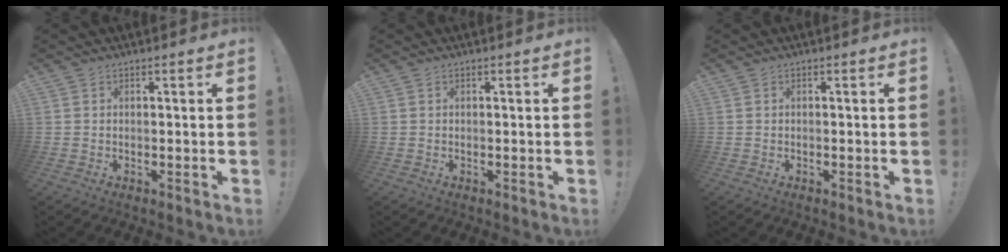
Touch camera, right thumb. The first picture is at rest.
{"total": 0.0}
{"total": 0.0}